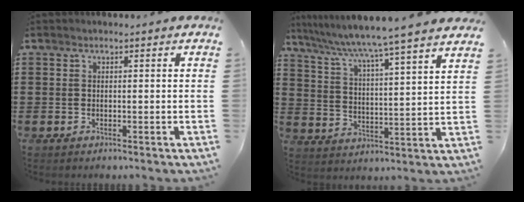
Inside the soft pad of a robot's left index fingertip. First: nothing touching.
{"total": 5.8, "force": [5.1, -1.5, 2.3], "torque": [-0.068, -0.047, 0.077]}